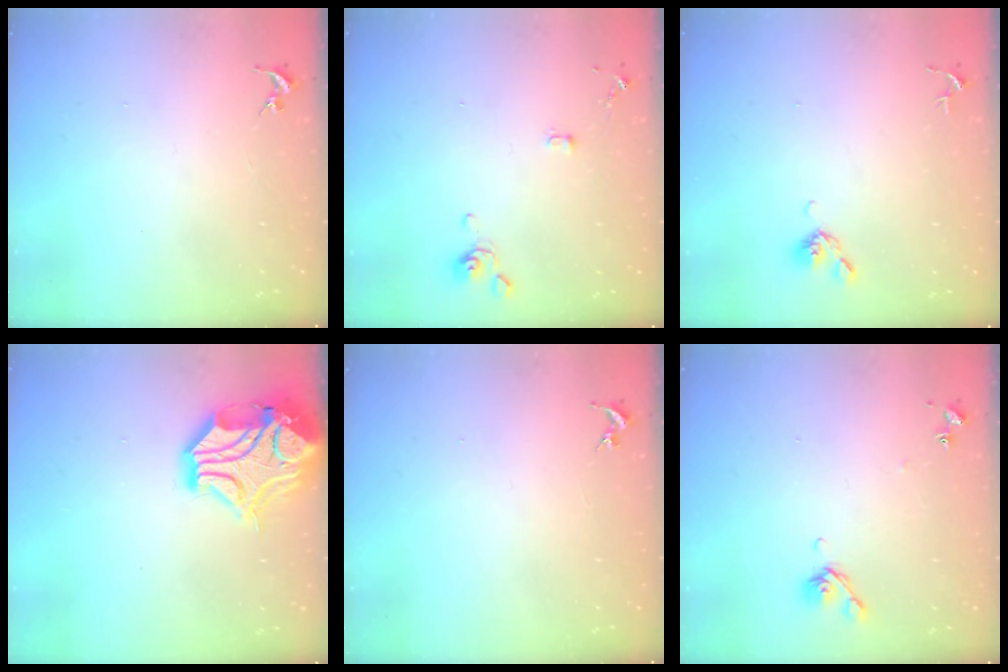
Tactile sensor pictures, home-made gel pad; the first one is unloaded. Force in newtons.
{"total": 3.4, "press": 3.4, "slide": 0.7}
{"total": 4.4, "press": 4.3, "slide": 0.9}
{"total": 17.6, "press": 17.4, "slide": 2.6}
{"total": 0.0}
{"total": 7.1, "press": 7.0, "slide": 0.8}